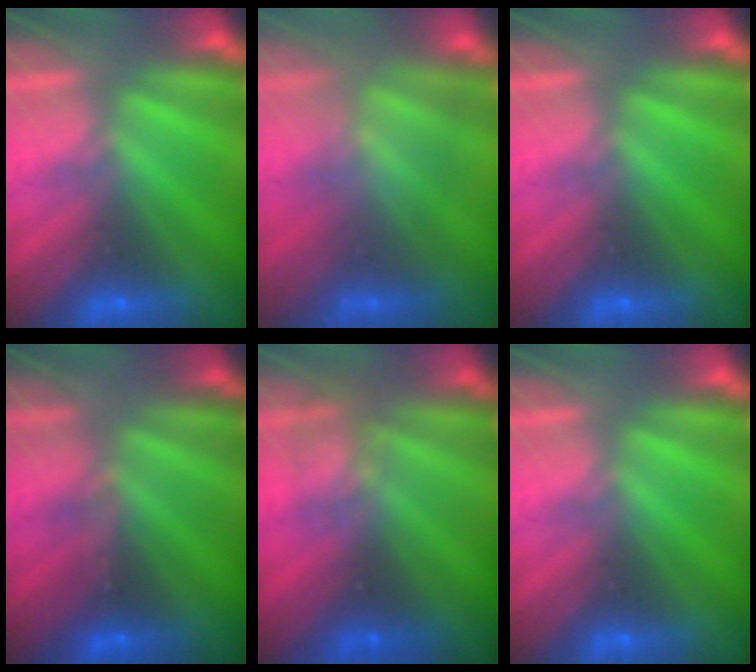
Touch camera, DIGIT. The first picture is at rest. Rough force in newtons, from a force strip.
{"total": 3.3}
{"total": 0.0}
{"total": 2.7}
{"total": 2.5}
{"total": 0.0}